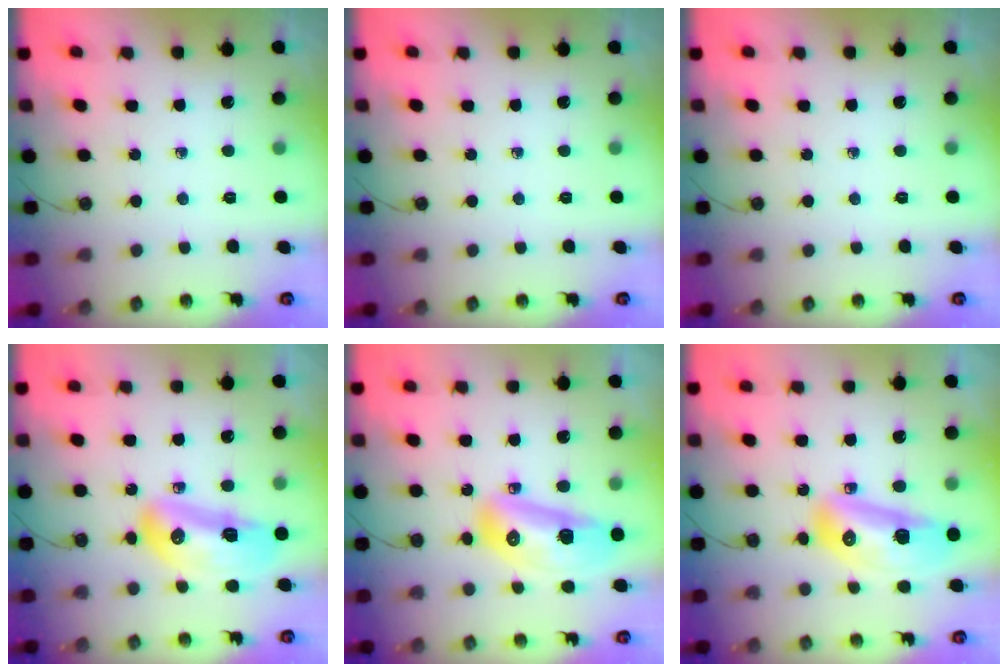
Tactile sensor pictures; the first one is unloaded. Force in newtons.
{"total": 0.0}
{"total": 0.0}
{"total": 14.7, "press": 14.6, "slide": 1.8}
{"total": 16.6, "press": 16.5, "slide": 2.1}
{"total": 16.6, "press": 16.5, "slide": 2.1}